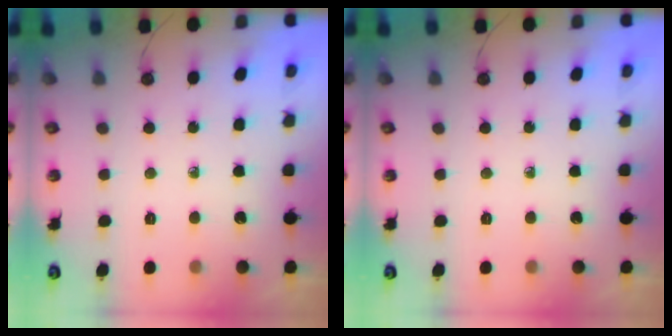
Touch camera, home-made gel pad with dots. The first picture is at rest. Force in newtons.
{"total": 0.0}